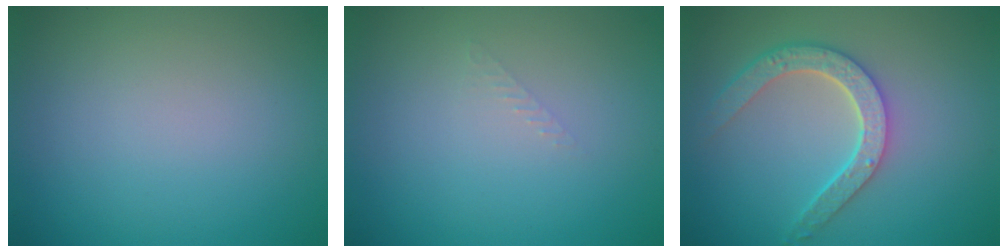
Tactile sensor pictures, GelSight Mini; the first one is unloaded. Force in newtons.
{"total": 0.8, "press": 0.7, "slide": 0.2}
{"total": 4.8, "press": 3.8, "slide": 2.9}